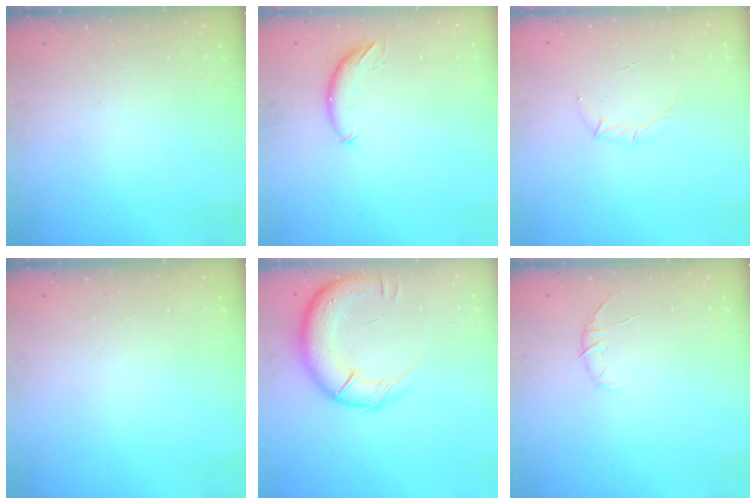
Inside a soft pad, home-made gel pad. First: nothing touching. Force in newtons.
{"total": 7.5, "press": 7.5, "slide": 0.6}
{"total": 4.1, "press": 3.9, "slide": 1.0}
{"total": 0.0}
{"total": 15.8, "press": 15.3, "slide": 4.0}
{"total": 6.0, "press": 5.8, "slide": 1.5}